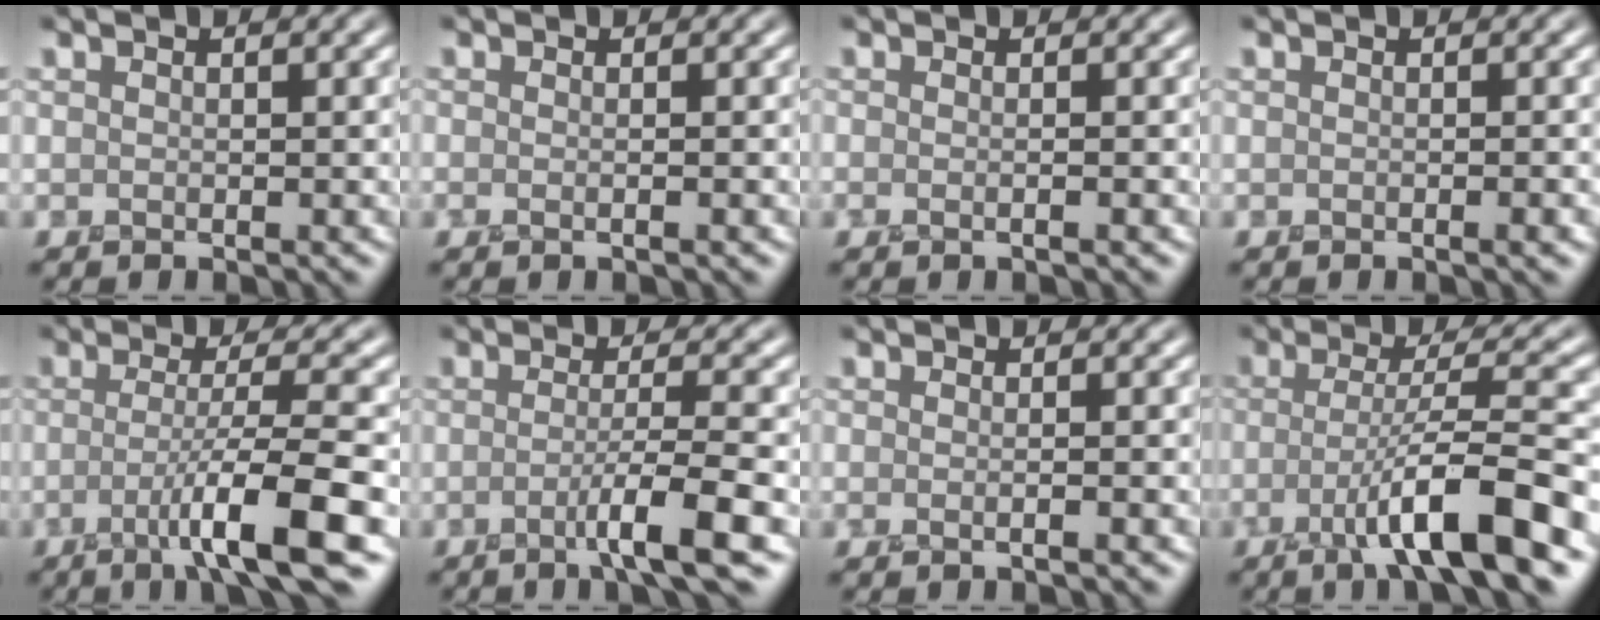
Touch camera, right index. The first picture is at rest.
{"total": 0.8, "force": [-0.1, 0.2, 0.8], "torque": [-0.008, -0.006, -0.008]}
{"total": 1.1, "force": [-0.2, 0.3, 1.0], "torque": [-0.007, -0.005, -0.011]}
{"total": 0.9, "force": [-0.4, 0.1, 0.8], "torque": [-0.011, -0.003, -0.006]}
{"total": 7.3, "force": [-2.5, 0.7, 6.9], "torque": [-0.106, -0.002, -0.051]}
{"total": 4.8, "force": [-1.8, 0.4, 4.4], "torque": [-0.068, -0.003, -0.040]}
{"total": 1.4, "force": [-0.2, 0.5, 1.3], "torque": [-0.006, -0.007, -0.013]}
{"total": 8.3, "force": [-3.3, 1.2, 7.6], "torque": [-0.120, 0.006, -0.065]}